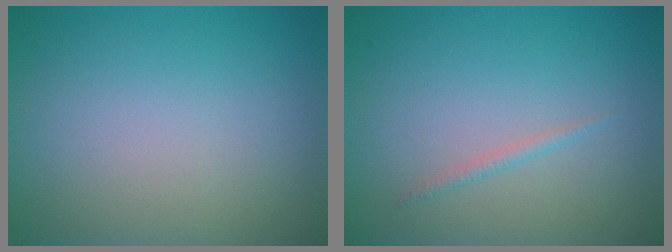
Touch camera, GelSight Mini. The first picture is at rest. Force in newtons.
{"total": 0.7, "press": 0.7, "slide": 0.1}